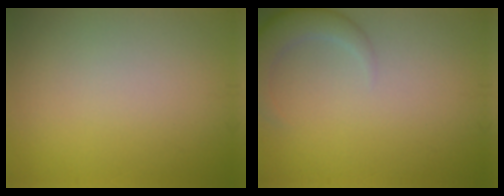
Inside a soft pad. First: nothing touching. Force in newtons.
{"total": 3.3, "press": 3.3, "slide": 0.3}